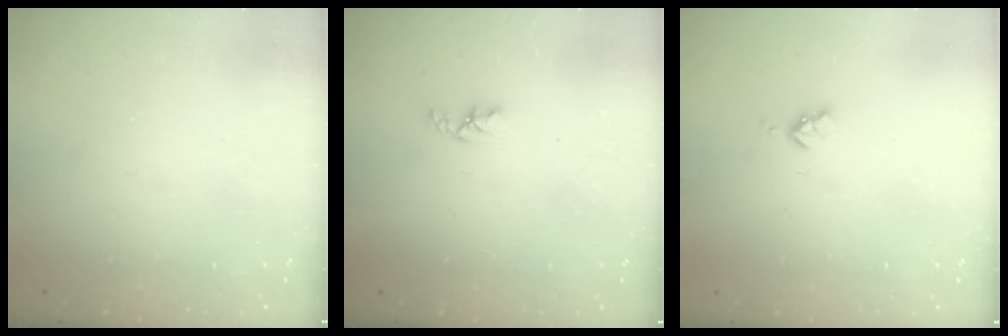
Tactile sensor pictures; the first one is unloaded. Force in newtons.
{"total": 2.7, "press": 2.7, "slide": 0.5}
{"total": 3.0, "press": 3.0, "slide": 0.3}